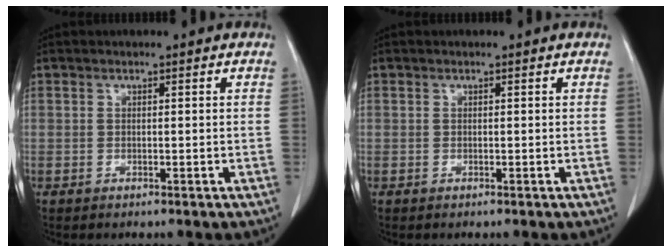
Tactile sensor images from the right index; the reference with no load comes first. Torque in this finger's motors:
{"motor_torque": [0.00, 0.00, 0.01, 0.00]}